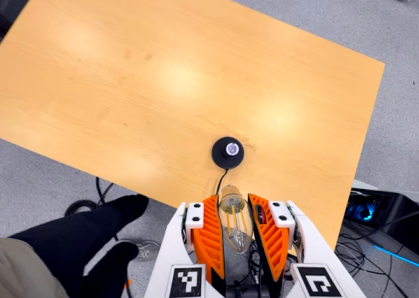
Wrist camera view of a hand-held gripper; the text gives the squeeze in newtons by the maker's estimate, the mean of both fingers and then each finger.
{"total": 17.8, "left": 18.4, "right": 17.3}